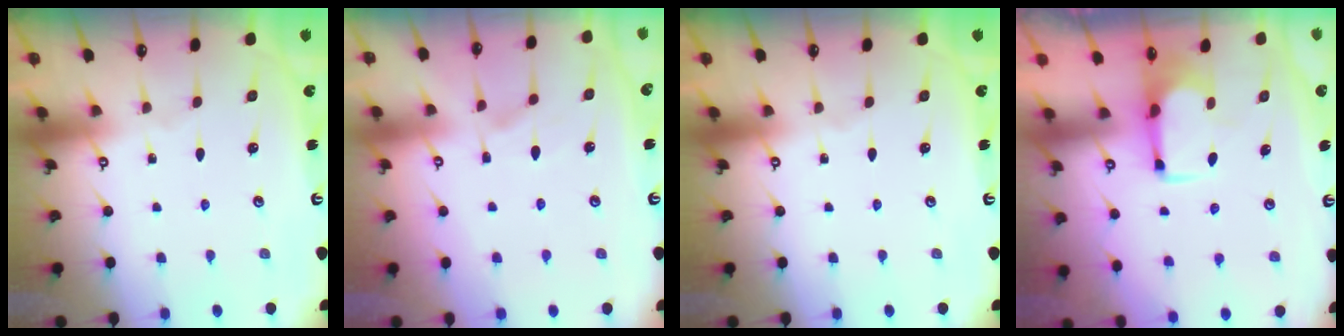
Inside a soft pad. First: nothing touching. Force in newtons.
{"total": 1.4, "press": 0.7, "slide": 1.2}
{"total": 0.0}
{"total": 1.6, "press": 1.5, "slide": 0.6}